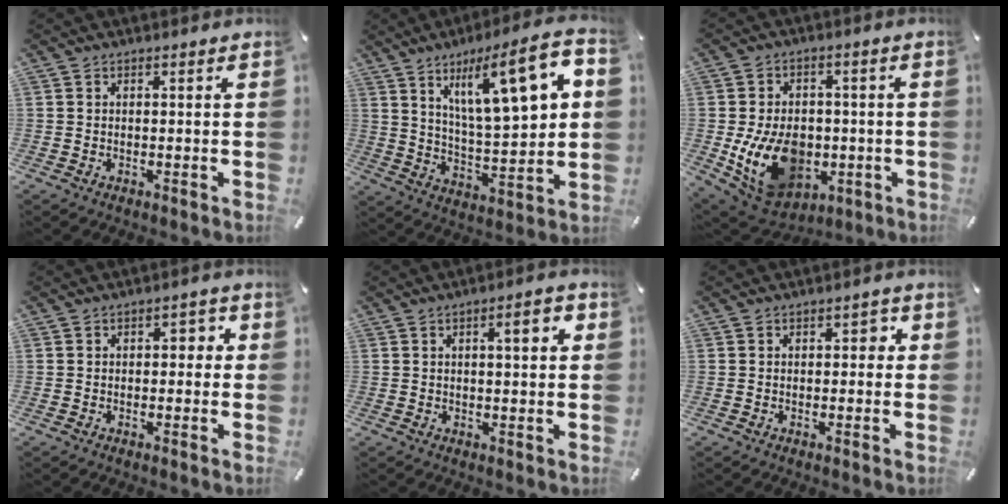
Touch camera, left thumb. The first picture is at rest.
{"total": 18.6, "force": [8.6, 5.7, 15.5], "torque": [-0.234, -0.037, 0.130]}
{"total": 16.3, "force": [-3.4, 12.1, 10.3], "torque": [-0.192, 0.012, -0.047]}
{"total": 2.6, "force": [-0.6, 1.8, 1.7], "torque": [-0.019, 0.009, -0.020]}
{"total": 5.2, "force": [1.7, 1.6, 4.7], "torque": [-0.062, -0.005, 0.018]}
{"total": 2.0, "force": [-0.2, 1.4, 1.4], "torque": [-0.013, 0.005, -0.011]}